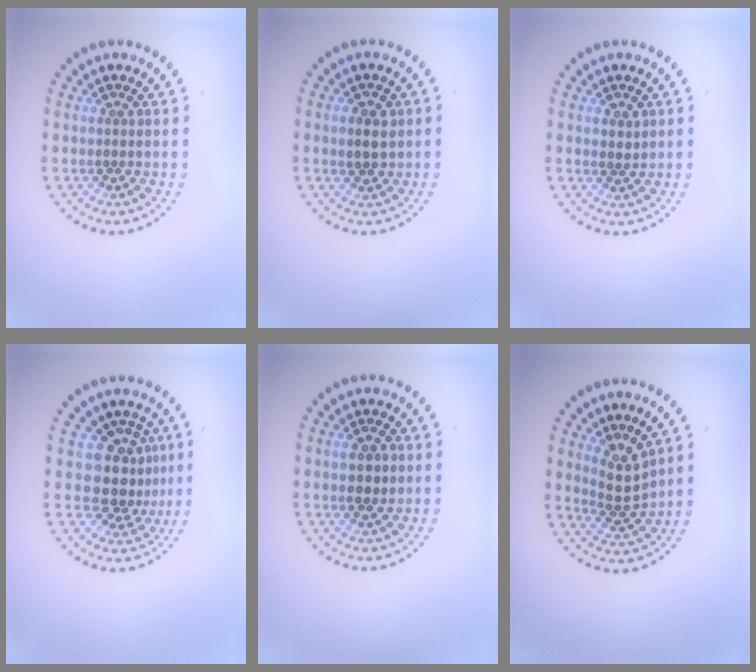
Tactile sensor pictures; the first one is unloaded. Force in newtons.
{"total": 2.3, "press": 2.2, "slide": 0.4}
{"total": 0.6, "press": 0.6, "slide": 0.2}
{"total": 3.8, "press": 3.0, "slide": 2.4}
{"total": 2.2, "press": 2.2, "slide": 0.1}
{"total": 2.7, "press": 2.2, "slide": 1.6}